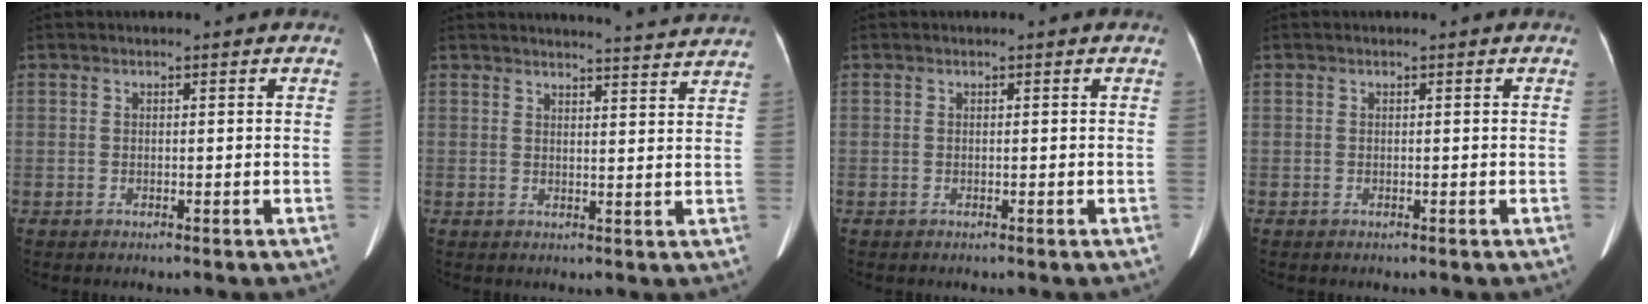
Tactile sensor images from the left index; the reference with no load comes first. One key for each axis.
{"total": 9.8, "fx": 9.6, "fy": -0.7, "fz": 1.8, "tx": -0.026, "ty": -0.020, "tz": 0.098}
{"total": 0.0}
{"total": 0.0}